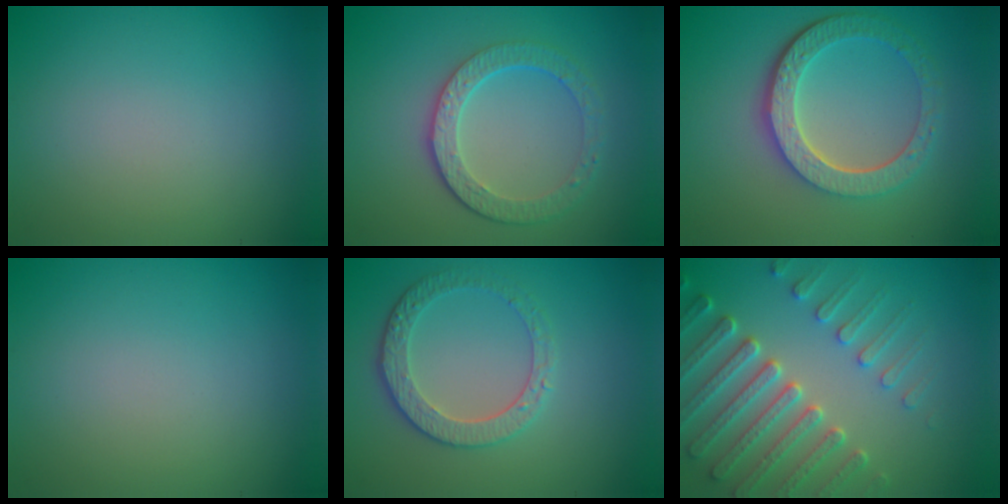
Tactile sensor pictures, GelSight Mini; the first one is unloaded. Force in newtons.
{"total": 4.5, "press": 3.3, "slide": 3.1}
{"total": 5.9, "press": 4.6, "slide": 3.7}
{"total": 0.0}
{"total": 3.6, "press": 3.3, "slide": 1.4}
{"total": 6.5, "press": 5.3, "slide": 3.8}